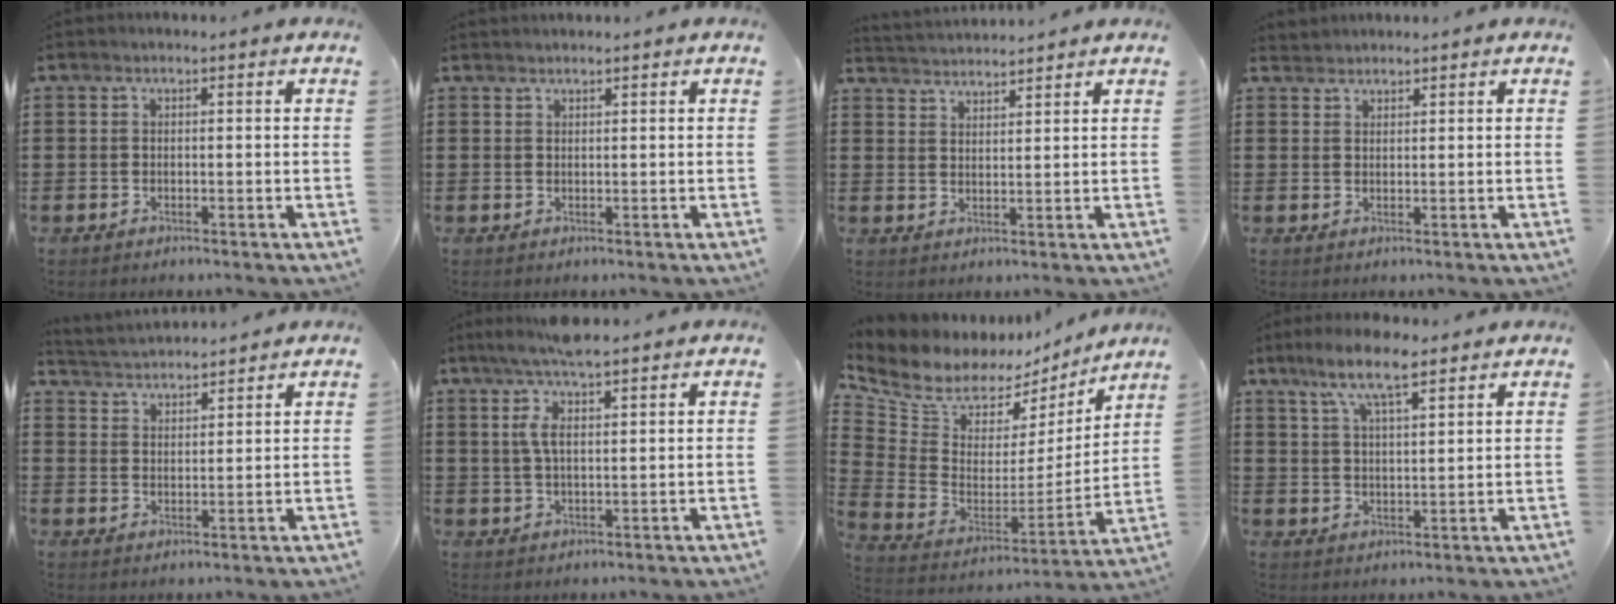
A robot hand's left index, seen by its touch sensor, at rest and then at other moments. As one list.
[{"total": 0.8, "force": [0.8, 0.0, 0.1], "torque": [-0.003, -0.002, 0.016]}, {"total": 2.5, "force": [2.5, -0.2, -0.4], "torque": [-0.001, -0.008, 0.046]}, {"total": 1.4, "force": [1.3, 0.3, -0.2], "torque": [-0.001, 0.000, 0.028]}, {"total": 2.9, "force": [2.9, 0.2, -0.2], "torque": [-0.009, -0.012, 0.051]}, {"total": 6.6, "force": [3.9, 1.3, 5.2], "torque": [-0.109, -0.003, 0.067]}, {"total": 8.0, "force": [6.9, 3.7, 1.4], "torque": [-0.077, -0.057, 0.125]}, {"total": 8.0, "force": [5.8, 1.8, 5.3], "torque": [-0.117, -0.003, 0.104]}]